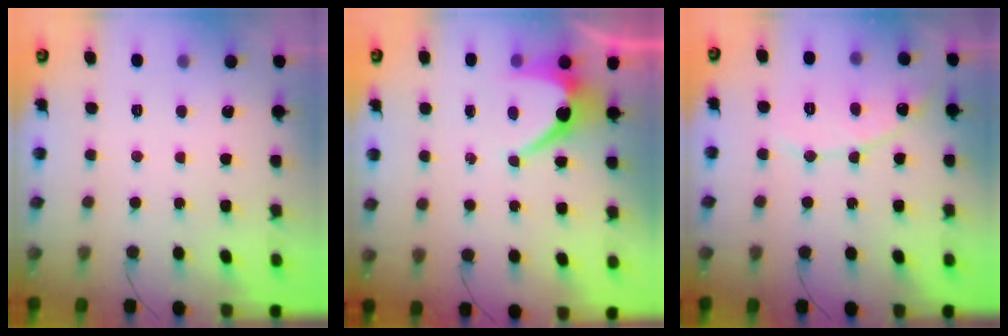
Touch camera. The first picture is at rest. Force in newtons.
{"total": 7.1, "press": 7.1, "slide": 0.6}
{"total": 8.7, "press": 8.7, "slide": 0.9}